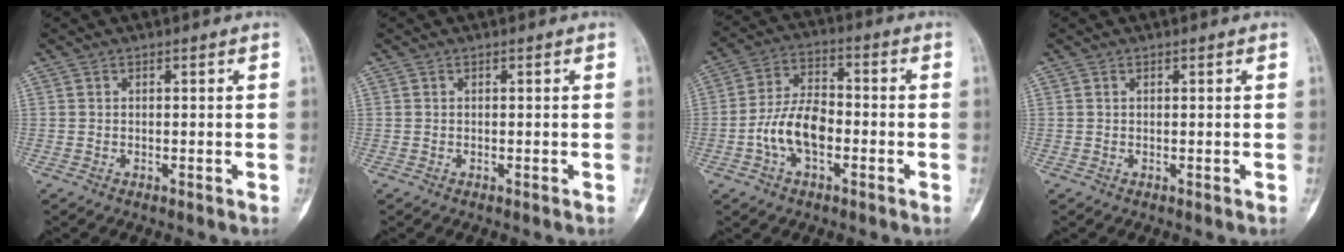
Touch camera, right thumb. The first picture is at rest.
{"total": 0.0}
{"total": 10.2, "force": [-2.8, 5.7, 8.0], "torque": [-0.147, 0.030, -0.058]}
{"total": 0.0}